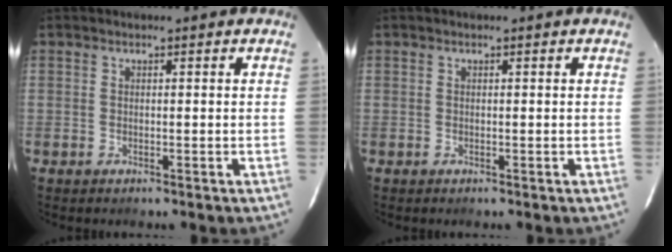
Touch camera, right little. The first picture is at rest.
{"total": 0.0}